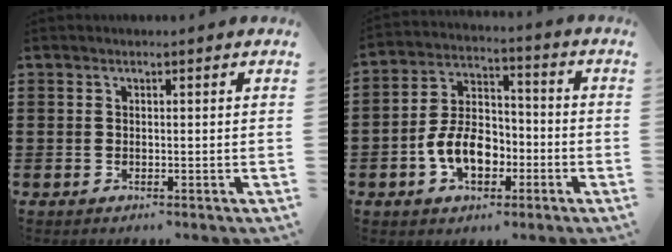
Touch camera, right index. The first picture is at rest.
{"total": 8.7, "force": [-2.9, 5.7, 5.9], "torque": [-0.122, 0.008, -0.058]}